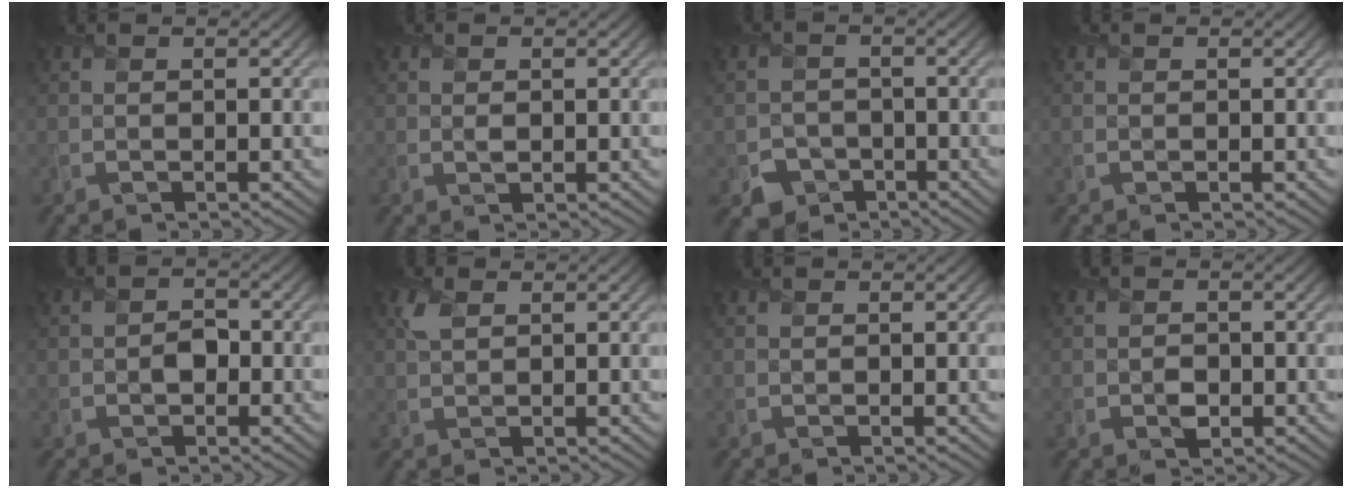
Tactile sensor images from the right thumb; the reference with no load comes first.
{"total": 0.7, "force": [0.1, 0.5, 0.5], "torque": [-0.009, -0.002, 0.002]}
{"total": 4.1, "force": [-2.6, 3.0, 1.0], "torque": [-0.016, -0.009, -0.049]}
{"total": 0.0}
{"total": 2.0, "force": [-0.6, 1.6, 1.0], "torque": [-0.015, -0.001, -0.014]}
{"total": 1.7, "force": [1.0, 0.8, 1.2], "torque": [-0.035, 0.006, 0.017]}
{"total": 0.0}
{"total": 1.5, "force": [-0.6, 1.2, 0.8], "torque": [-0.013, -0.004, -0.011]}